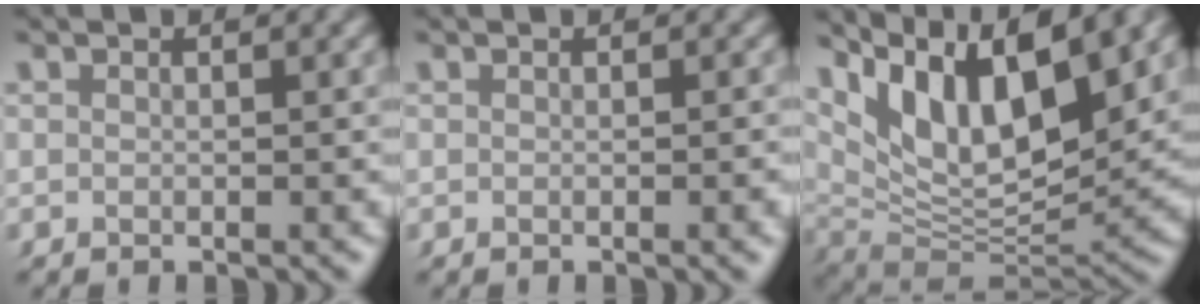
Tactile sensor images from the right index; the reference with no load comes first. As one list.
[{"total": 0.7, "force": [-0.1, -0.2, 0.6], "torque": [-0.008, 0.006, -0.004]}, {"total": 13.1, "force": [4.0, 8.1, 9.5], "torque": [-0.174, -0.005, 0.064]}]